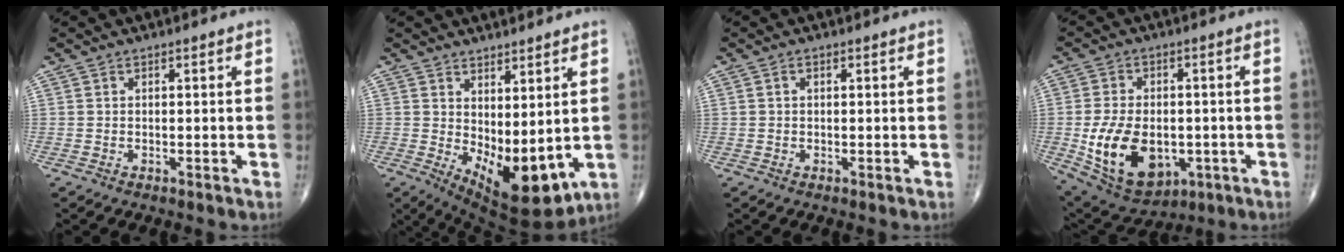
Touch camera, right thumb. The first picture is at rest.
{"total": 12.2, "force": [0.1, 5.4, 10.9], "torque": [-0.156, -0.029, 0.025]}
{"total": 0.7, "force": [0.1, 0.5, 0.6], "torque": [-0.010, 0.002, 0.002]}
{"total": 16.7, "force": [-3.6, 10.9, 12.1], "torque": [-0.196, -0.001, -0.034]}